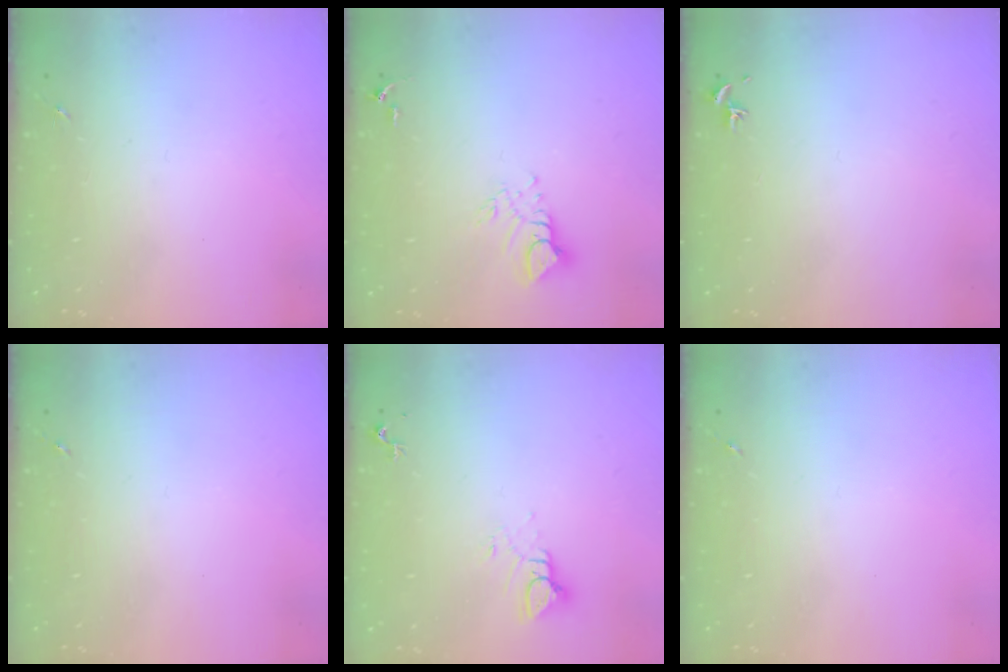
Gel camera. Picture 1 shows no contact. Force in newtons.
{"total": 7.2, "press": 7.1, "slide": 0.7}
{"total": 0.8, "press": 0.7, "slide": 0.3}
{"total": 0.0}
{"total": 5.6, "press": 5.6, "slide": 0.4}
{"total": 0.0}